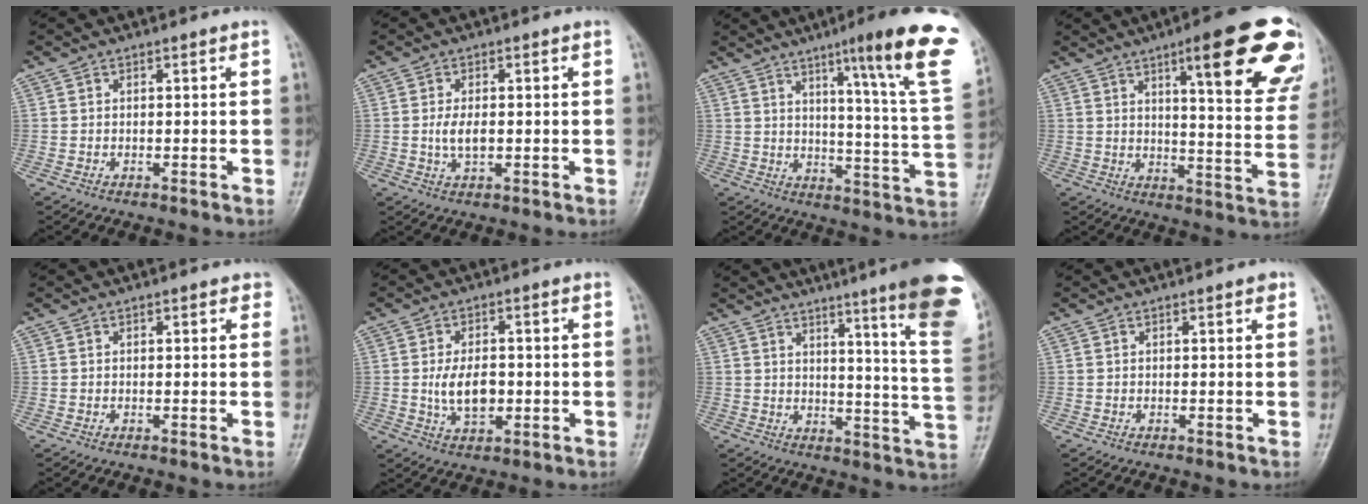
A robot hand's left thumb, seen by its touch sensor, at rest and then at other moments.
{"total": 3.8, "force": [-0.1, 1.9, 3.2], "torque": [-0.063, -0.003, -0.002]}
{"total": 21.5, "force": [11.8, 1.5, 18.0], "torque": [-0.221, -0.055, 0.154]}
{"total": 24.3, "force": [12.8, 5.1, 20.0], "torque": [-0.241, -0.040, 0.164]}
{"total": 1.5, "force": [0.8, 0.8, 1.0], "torque": [-0.003, 0.000, 0.005]}
{"total": 7.1, "force": [-0.5, 4.3, 5.7], "torque": [-0.093, -0.002, -0.004]}
{"total": 21.2, "force": [13.1, 1.3, 16.6], "torque": [-0.193, -0.081, 0.158]}
{"total": 0.9, "force": [0.6, 0.3, 0.7], "torque": [-0.009, -0.001, 0.006]}